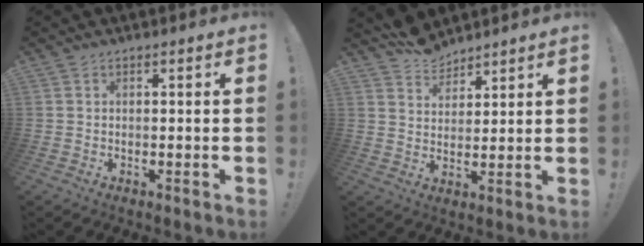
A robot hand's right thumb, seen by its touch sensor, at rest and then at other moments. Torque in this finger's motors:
{"motor_torque": [-0.66, 0.82, 0.08, -0.08, 0.00]}